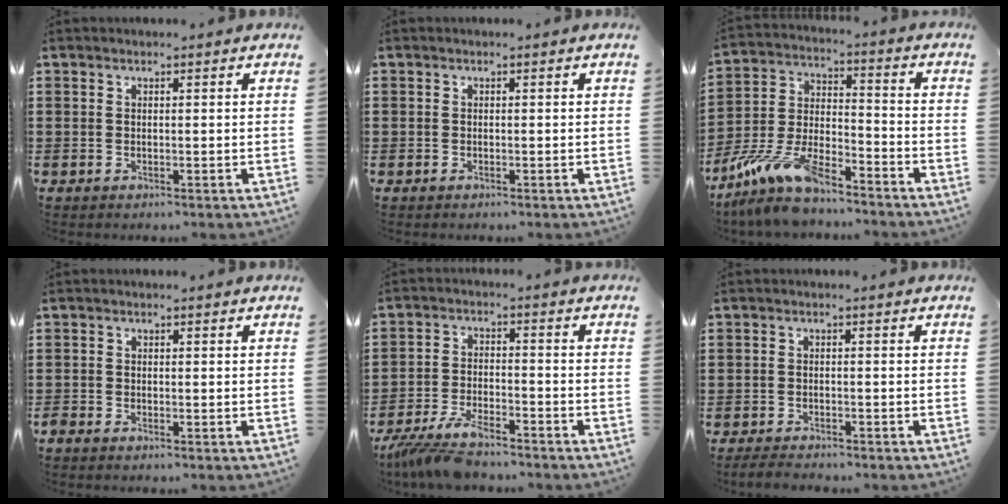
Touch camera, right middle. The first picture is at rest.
{"total": 0.5, "force": [-0.4, 0.2, 0.1], "torque": [-0.002, 0.000, -0.009]}
{"total": 11.6, "force": [-9.6, 3.0, 5.8], "torque": [-0.124, 0.019, -0.190]}
{"total": 0.6, "force": [-0.5, 0.2, 0.2], "torque": [-0.007, -0.003, -0.008]}
{"total": 7.2, "force": [-6.3, 1.2, 3.2], "torque": [-0.081, -0.007, -0.125]}
{"total": 1.9, "force": [-1.9, 0.2, 0.4], "torque": [-0.010, 0.001, -0.038]}